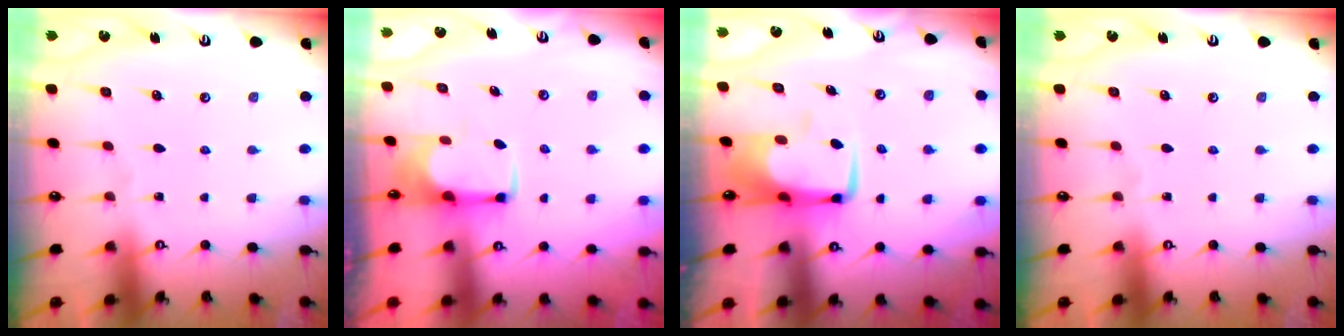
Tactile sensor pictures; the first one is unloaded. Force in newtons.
{"total": 1.6, "press": 1.5, "slide": 0.7}
{"total": 8.4, "press": 8.3, "slide": 1.2}
{"total": 0.0}